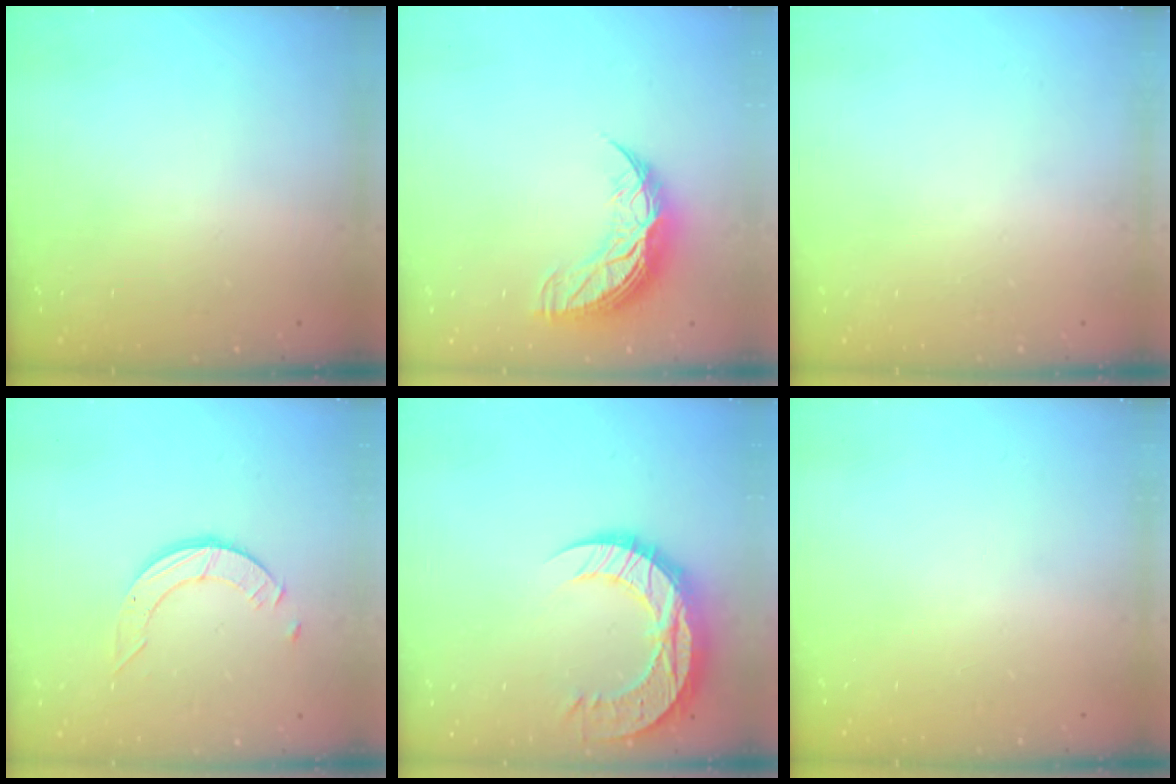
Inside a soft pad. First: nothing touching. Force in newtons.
{"total": 11.5, "press": 11.5, "slide": 0.9}
{"total": 0.0}
{"total": 3.9, "press": 3.9, "slide": 0.3}
{"total": 19.0, "press": 18.9, "slide": 1.4}
{"total": 0.0}